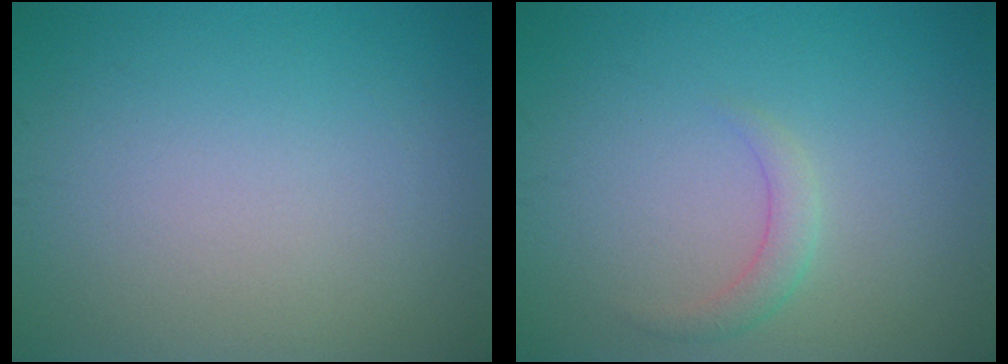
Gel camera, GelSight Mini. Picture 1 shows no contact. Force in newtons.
{"total": 1.6, "press": 1.6, "slide": 0.1}